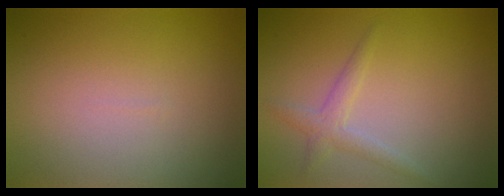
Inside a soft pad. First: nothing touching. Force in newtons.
{"total": 1.8, "press": 1.8, "slide": 0.1}